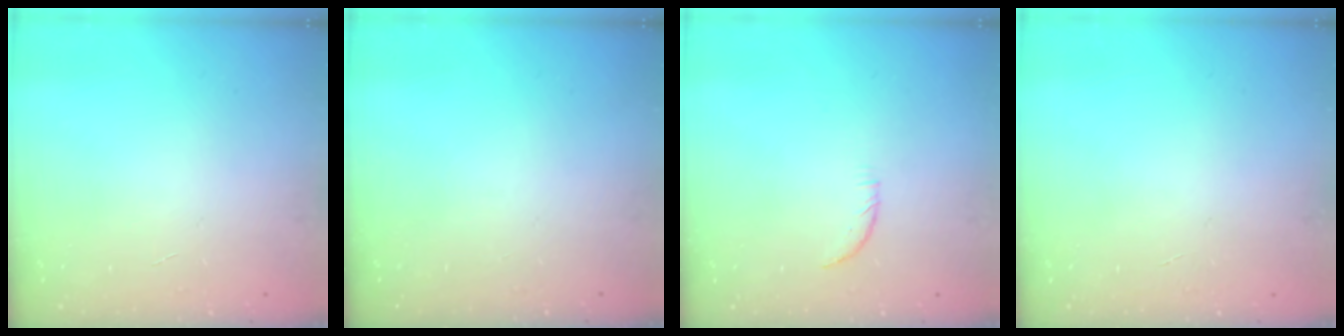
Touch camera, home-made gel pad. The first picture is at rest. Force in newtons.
{"total": 0.0}
{"total": 4.2, "press": 4.1, "slide": 1.1}
{"total": 0.0}